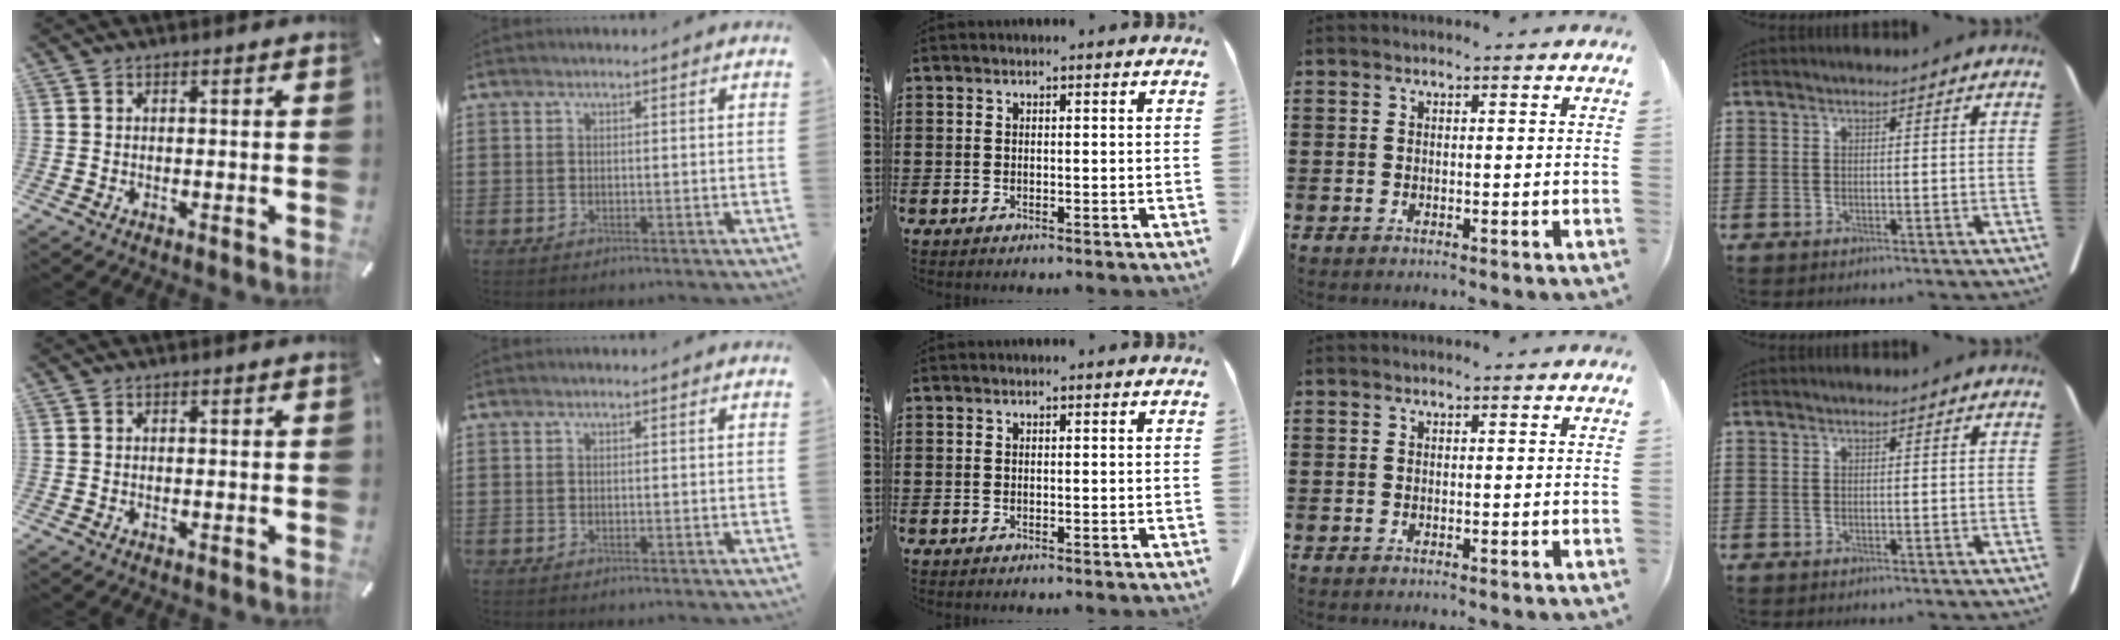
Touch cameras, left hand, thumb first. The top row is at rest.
{}